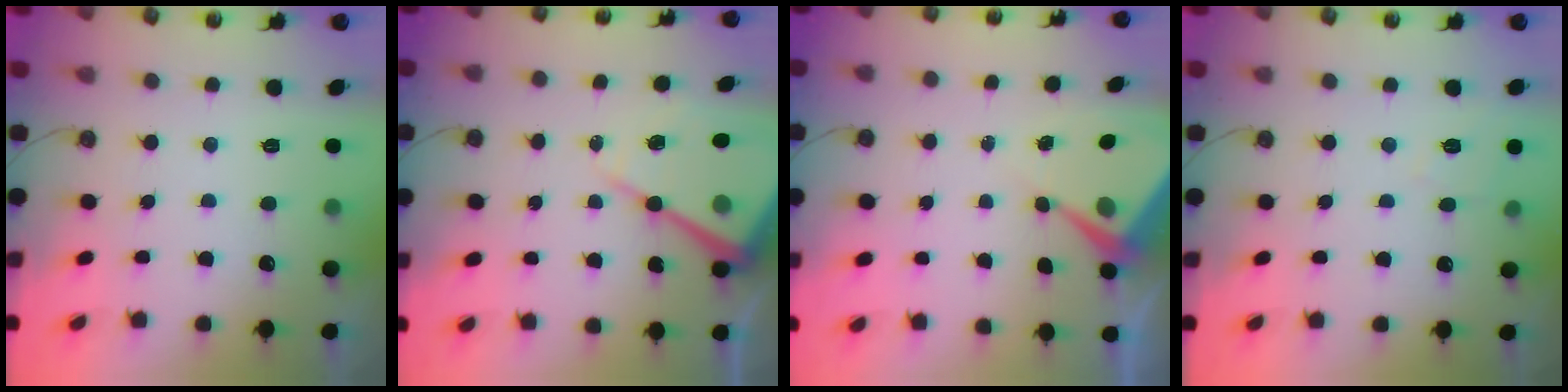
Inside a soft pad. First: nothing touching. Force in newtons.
{"total": 15.1, "press": 15.0, "slide": 1.1}
{"total": 6.6, "press": 6.5, "slide": 0.7}
{"total": 4.7, "press": 4.7, "slide": 0.6}